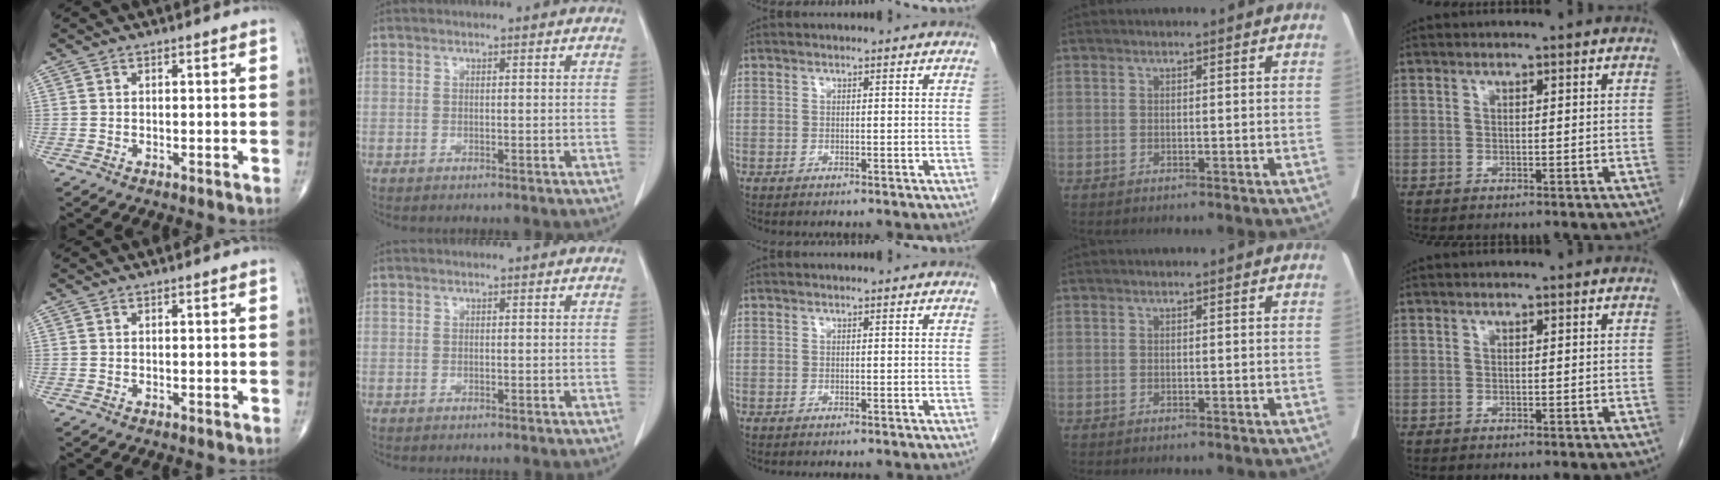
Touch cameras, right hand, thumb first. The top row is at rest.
{}